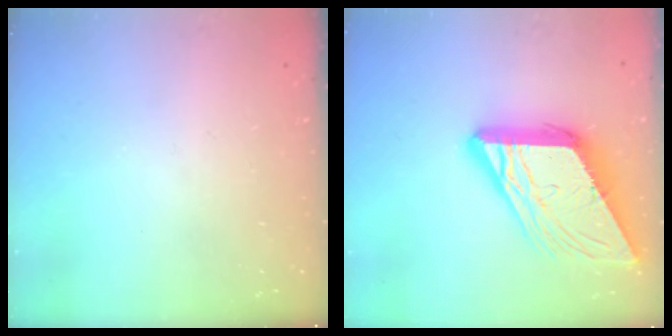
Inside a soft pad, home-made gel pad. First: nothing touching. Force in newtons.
{"total": 19.3, "press": 19.2, "slide": 2.3}